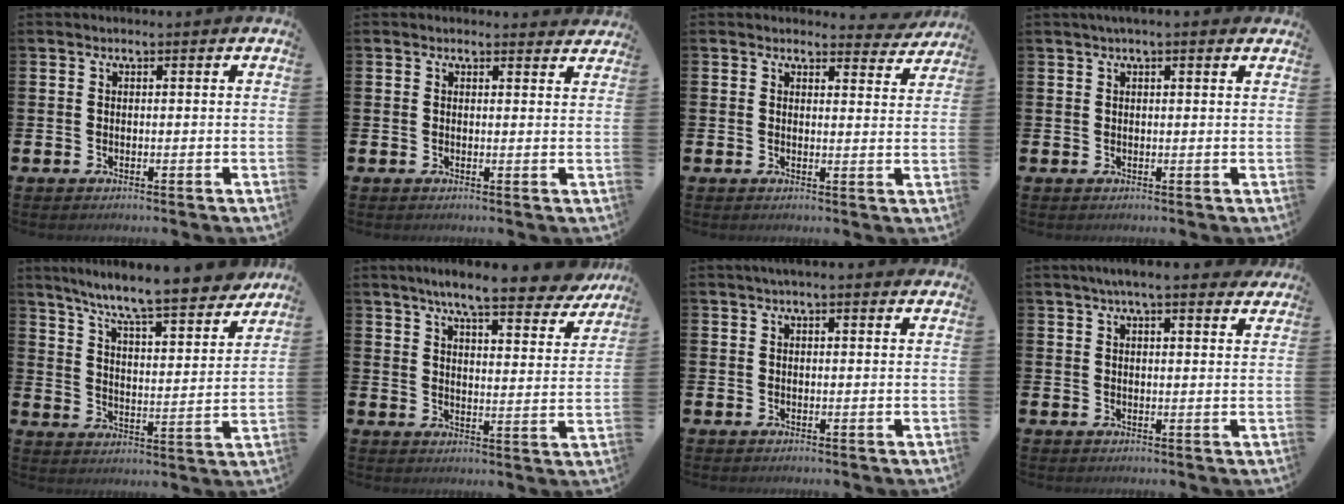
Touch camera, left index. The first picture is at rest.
{"total": 1.2, "force": [1.1, 0.4, 0.1], "torque": [0.008, -0.003, 0.018]}
{"total": 2.6, "force": [2.5, 0.7, 0.2], "torque": [0.008, -0.017, 0.038]}
{"total": 1.7, "force": [1.4, 0.1, 1.0], "torque": [-0.009, -0.002, 0.021]}
{"total": 9.5, "force": [8.8, 0.2, 3.6], "torque": [-0.096, -0.063, 0.147]}
{"total": 8.2, "force": [7.4, 0.9, 3.5], "torque": [-0.071, -0.043, 0.124]}
{"total": 1.9, "force": [1.6, 0.2, 0.9], "torque": [-0.008, -0.002, 0.026]}
{"total": 4.7, "force": [4.1, 0.4, 2.2], "torque": [-0.039, -0.012, 0.070]}